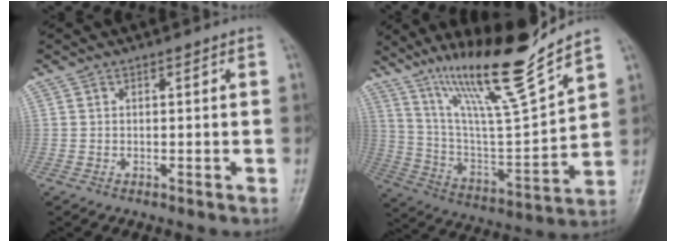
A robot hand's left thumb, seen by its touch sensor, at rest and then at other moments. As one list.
[{"total": 19.3, "force": [14.8, 1.0, 12.4], "torque": [-0.188, -0.082, 0.270]}]